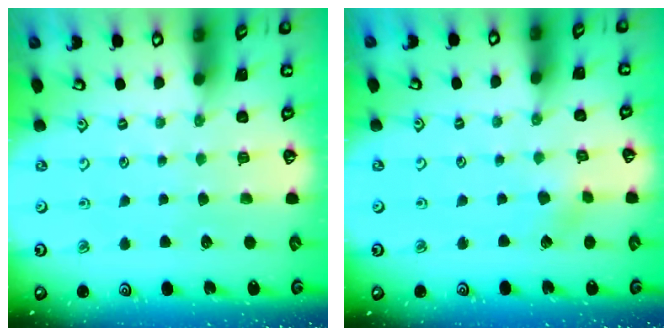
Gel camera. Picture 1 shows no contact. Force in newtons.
{"total": 2.6, "press": 2.4, "slide": 0.9}